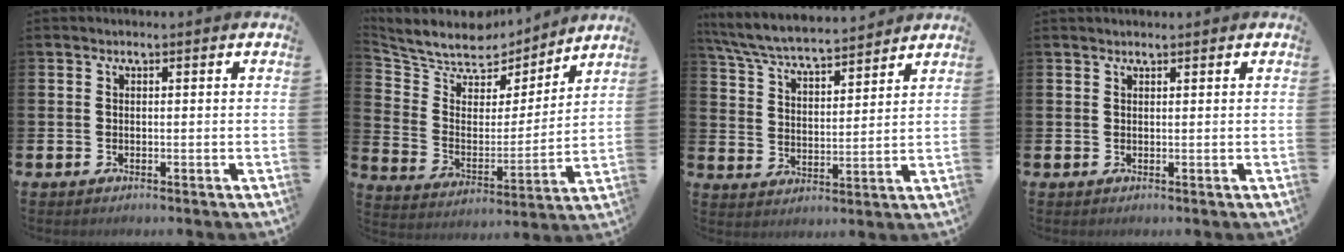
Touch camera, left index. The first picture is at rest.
{"total": 8.0, "force": [7.3, 3.2, 0.6], "torque": [-0.066, -0.056, 0.131]}
{"total": 6.8, "force": [6.6, 0.6, 1.8], "torque": [-0.066, -0.043, 0.115]}
{"total": 0.8, "force": [0.8, 0.2, 0.0], "torque": [0.010, -0.003, 0.012]}